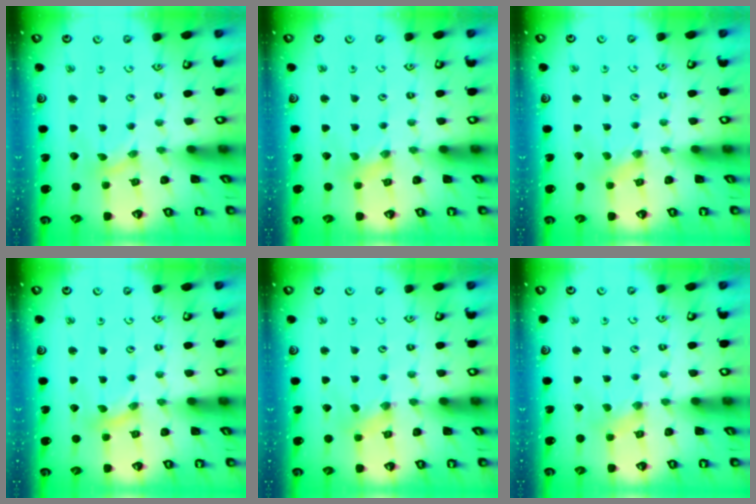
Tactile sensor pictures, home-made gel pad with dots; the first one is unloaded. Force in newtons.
{"total": 0.0}
{"total": 0.0}
{"total": 0.0}
{"total": 0.0}
{"total": 0.6, "press": 0.6, "slide": 0.2}